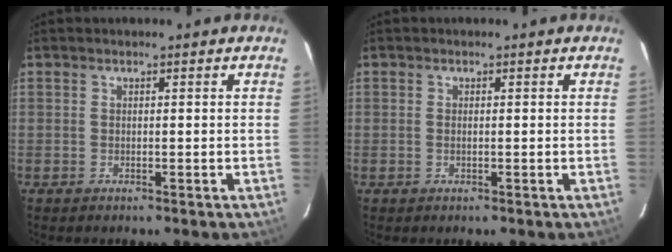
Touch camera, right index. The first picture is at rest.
{"total": 0.6, "force": [0.1, 0.1, 0.6], "torque": [-0.014, 0.001, 0.001]}